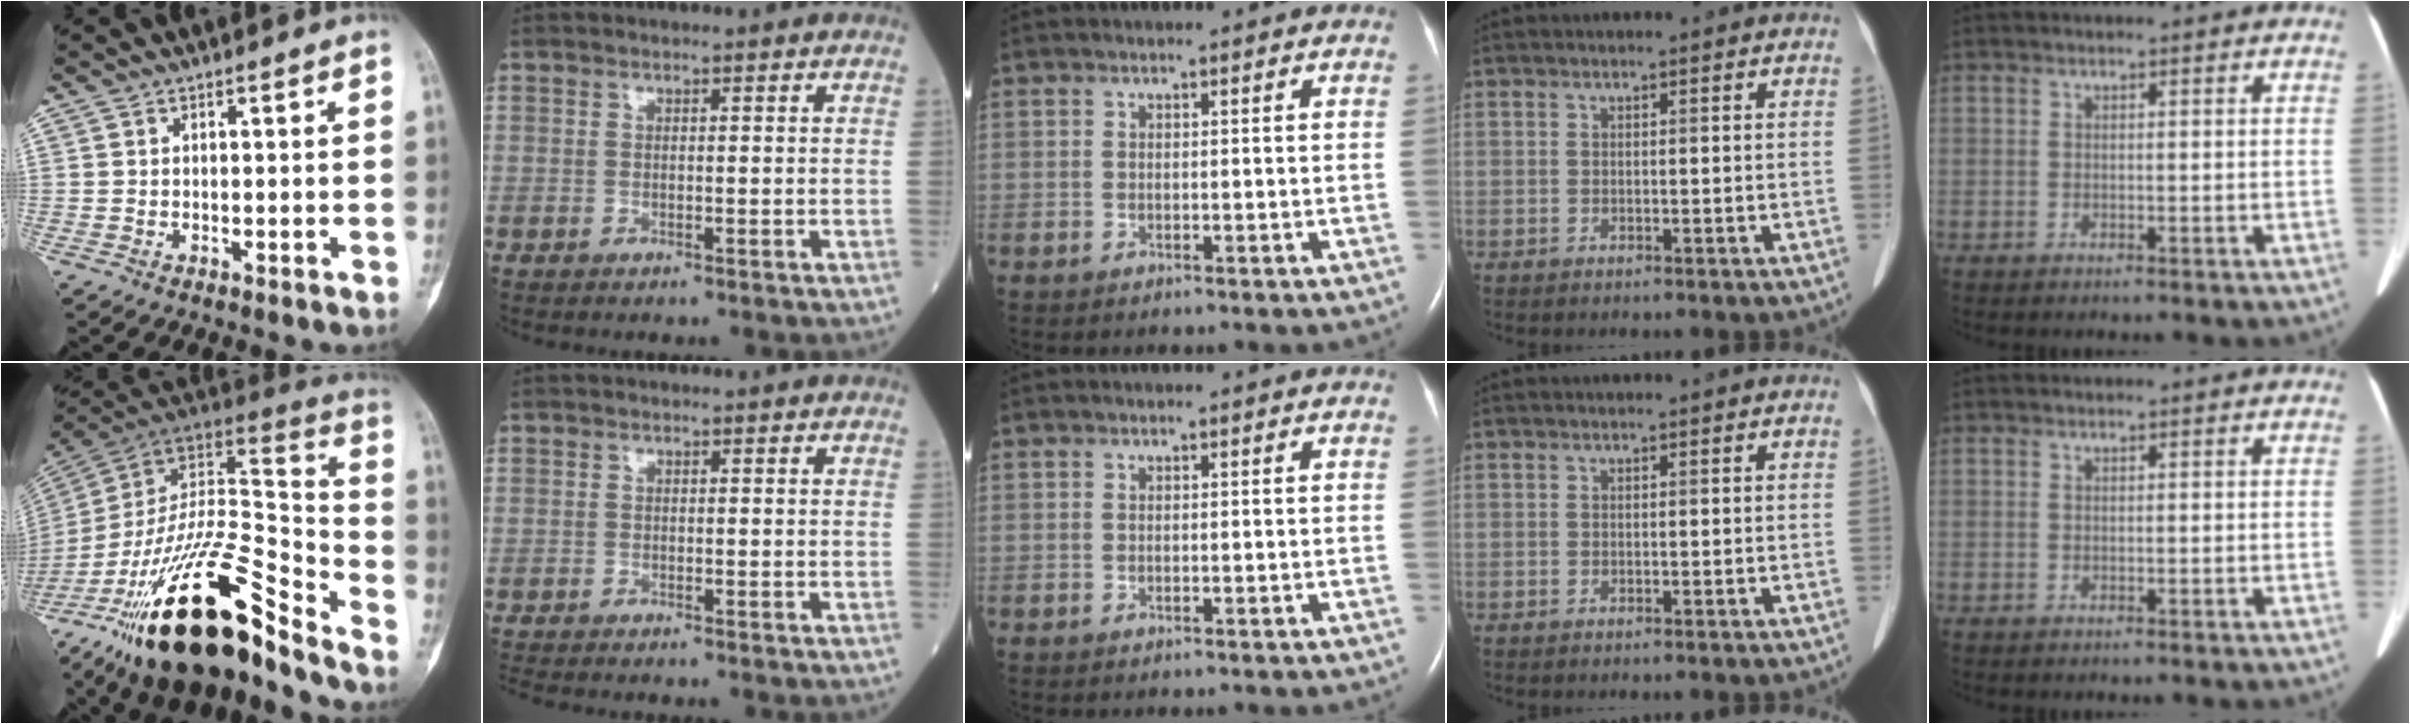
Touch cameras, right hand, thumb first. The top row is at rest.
{"thumb": {"total": 30.5, "force": [-19.8, 9.2, 21.3], "torque": [-0.344, 0.079, -0.334]}, "index": {"total": 2.1, "force": [-2.0, 0.2, 0.5], "torque": [-0.009, -0.006, -0.033]}}